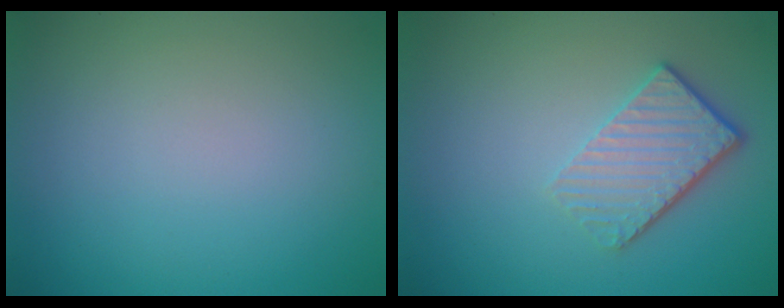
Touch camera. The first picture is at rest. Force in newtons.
{"total": 3.6, "press": 2.7, "slide": 2.4}